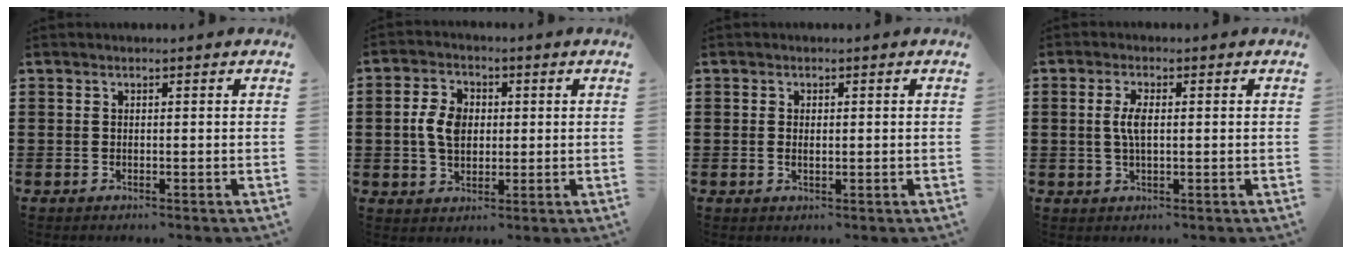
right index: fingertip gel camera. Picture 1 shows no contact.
{"total": 5.9, "force": [0.2, 4.1, 4.1], "torque": [-0.102, 0.010, -0.002]}
{"total": 1.2, "force": [0.0, 0.5, 1.1], "torque": [-0.022, 0.004, -0.001]}
{"total": 3.6, "force": [0.3, 1.2, 3.4], "torque": [-0.075, 0.001, 0.001]}